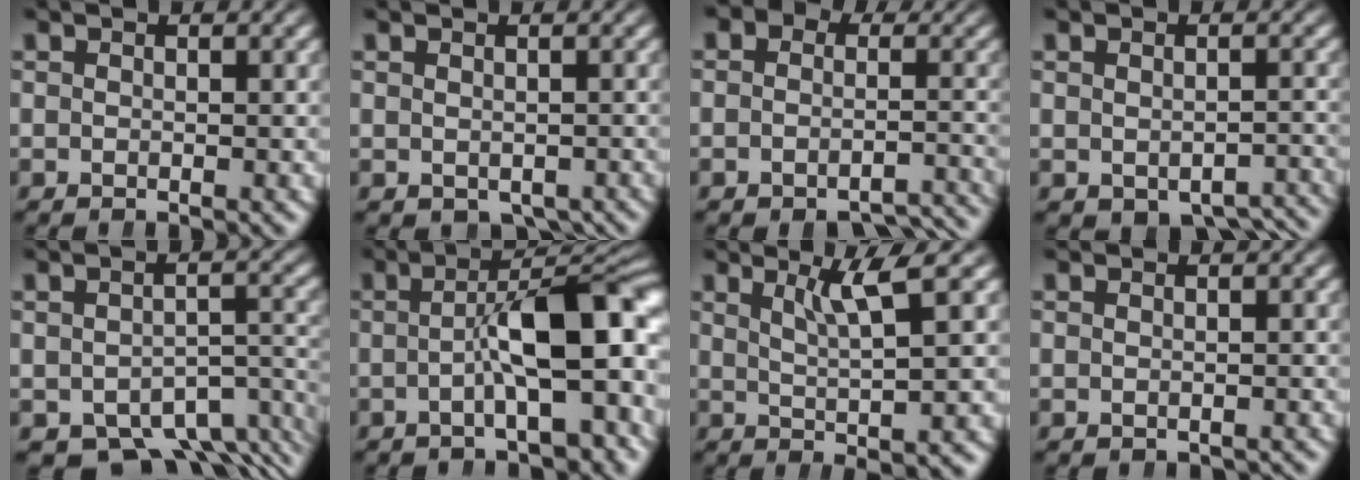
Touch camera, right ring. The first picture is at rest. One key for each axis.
{"total": 2.2, "fx": -1.7, "fy": 1.1, "fz": 0.9, "tx": -0.001, "ty": -0.015, "tz": -0.012}
{"total": 4.5, "fx": -3.8, "fy": 2.0, "fz": 1.2, "tx": -0.016, "ty": -0.018, "tz": -0.058}
{"total": 5.6, "fx": -4.7, "fy": 2.2, "fz": 2.2, "tx": -0.020, "ty": -0.023, "tz": -0.056}
{"total": 7.4, "fx": -5.3, "fy": 3.7, "fz": 3.5, "tx": -0.031, "ty": -0.027, "tz": -0.071}
{"total": 7.6, "fx": -1.5, "fy": 1.7, "fz": 7.2, "tx": -0.106, "ty": 0.005, "tz": -0.018}
{"total": 3.3, "fx": 1.4, "fy": -0.6, "fz": 3.0, "tx": -0.045, "ty": -0.006, "tz": 0.033}
{"total": 0.7, "fx": -0.6, "fy": 0.2, "fz": 0.0, "tx": -0.005, "ty": -0.005, "tz": -0.006}